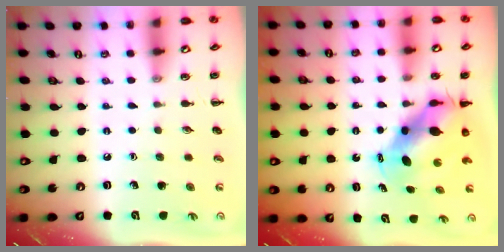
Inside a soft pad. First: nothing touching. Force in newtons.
{"total": 7.1, "press": 7.0, "slide": 1.5}